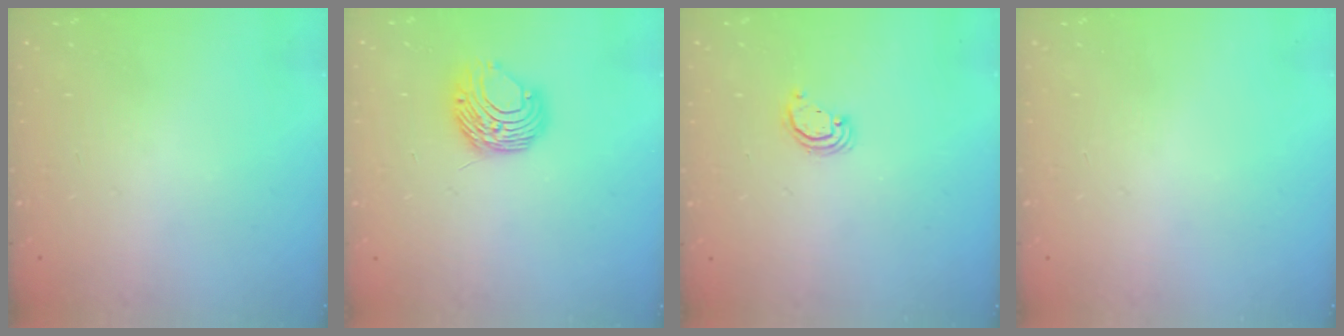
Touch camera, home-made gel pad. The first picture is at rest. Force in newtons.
{"total": 8.9, "press": 8.9, "slide": 0.7}
{"total": 2.8, "press": 2.8, "slide": 0.2}
{"total": 0.0}